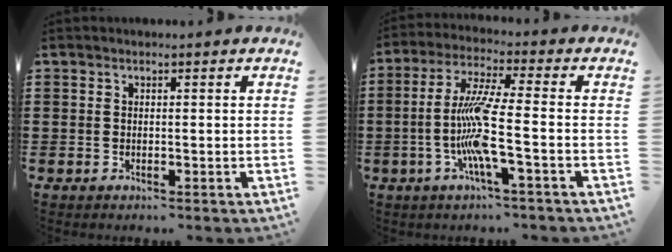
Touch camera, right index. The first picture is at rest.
{"total": 9.7, "force": [-2.6, 0.2, 9.4], "torque": [-0.209, -0.017, -0.062]}